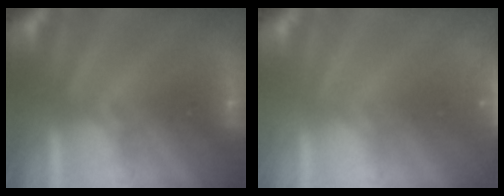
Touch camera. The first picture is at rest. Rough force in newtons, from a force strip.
{"total": 7.5}